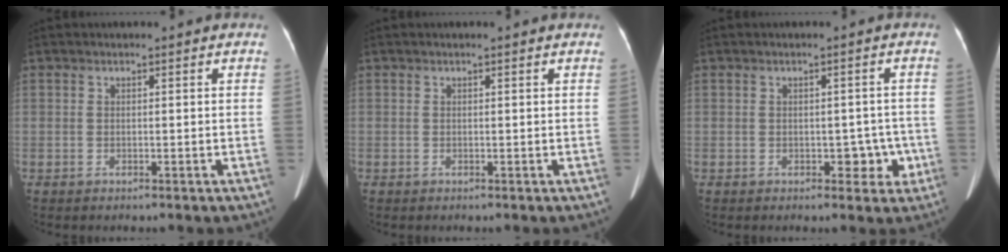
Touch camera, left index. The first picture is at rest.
{"total": 0.0}
{"total": 3.5, "force": [-1.2, 2.3, 2.4], "torque": [-0.023, 0.009, -0.010]}